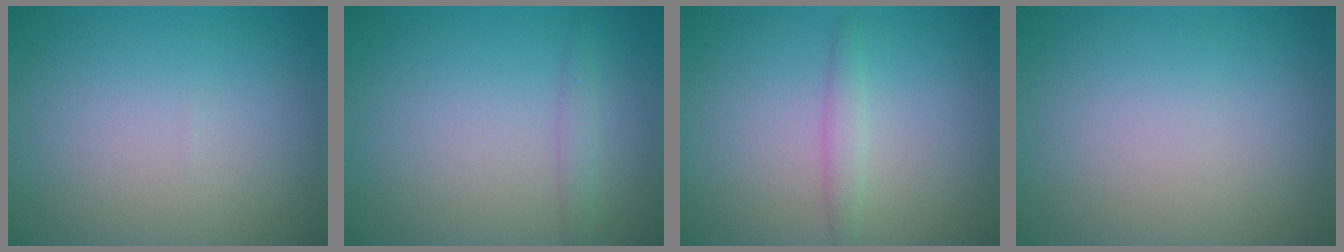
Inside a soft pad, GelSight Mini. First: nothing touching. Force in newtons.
{"total": 1.1, "press": 1.1, "slide": 0.1}
{"total": 1.4, "press": 1.4, "slide": 0.0}
{"total": 0.0}